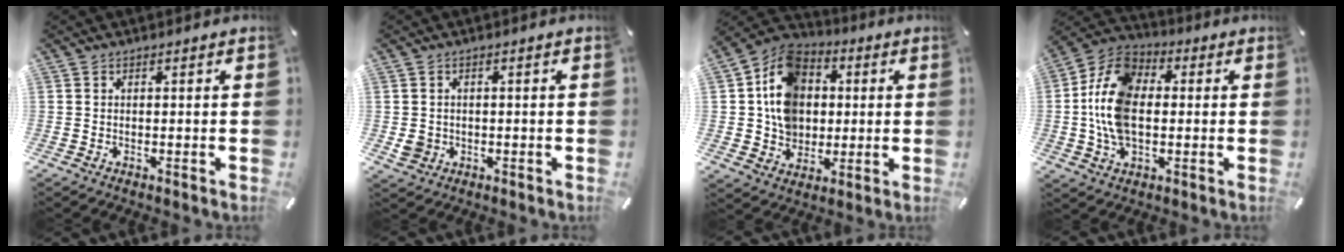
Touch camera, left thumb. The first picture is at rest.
{"total": 3.3, "force": [-0.4, 3.2, 1.0], "torque": [-0.016, 0.000, -0.010]}
{"total": 13.3, "force": [0.6, 11.9, 6.1], "torque": [-0.128, 0.007, 0.015]}
{"total": 14.2, "force": [-0.9, 9.9, 10.1], "torque": [-0.244, 0.010, -0.021]}